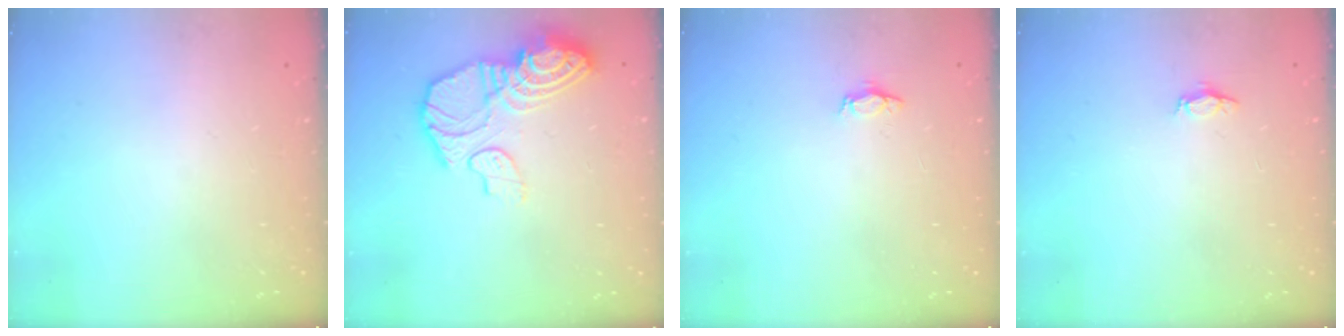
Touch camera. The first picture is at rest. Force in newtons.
{"total": 15.8, "press": 15.8, "slide": 1.5}
{"total": 3.2, "press": 3.1, "slide": 0.4}
{"total": 2.8, "press": 2.8, "slide": 0.4}